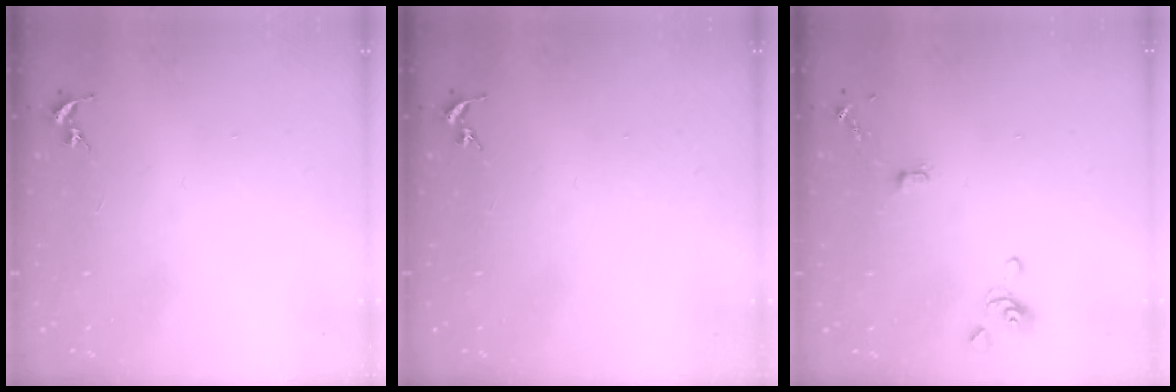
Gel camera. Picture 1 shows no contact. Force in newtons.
{"total": 0.0}
{"total": 4.1, "press": 4.0, "slide": 0.7}